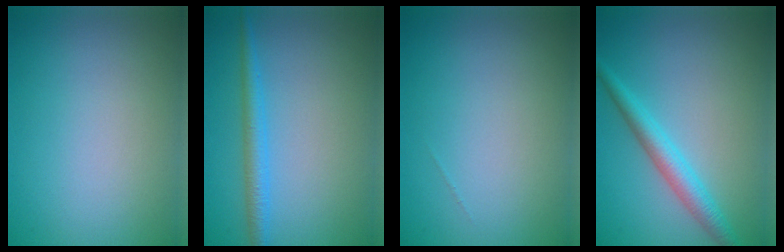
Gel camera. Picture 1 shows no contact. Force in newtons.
{"total": 2.4, "press": 2.4, "slide": 0.1}
{"total": 0.0}
{"total": 3.1, "press": 3.1, "slide": 0.1}